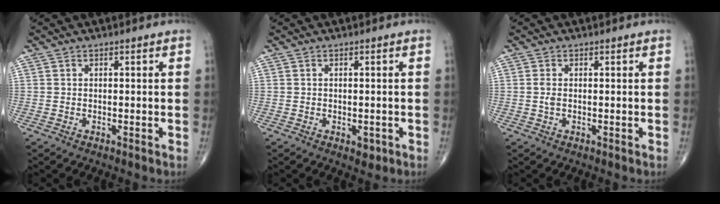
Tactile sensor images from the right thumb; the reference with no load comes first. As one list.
[{"total": 0.7, "force": [-0.4, 0.5, 0.4], "torque": [-0.004, -0.001, -0.003]}, {"total": 1.0, "force": [0.0, 0.4, 0.9], "torque": [-0.022, -0.002, 0.000]}]